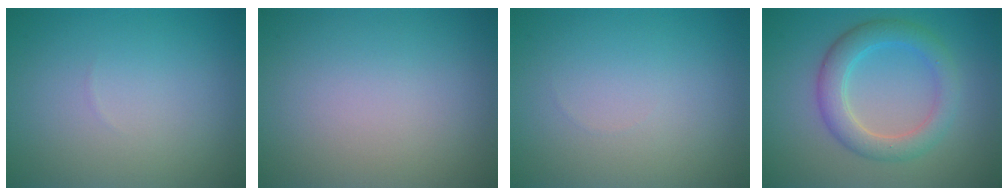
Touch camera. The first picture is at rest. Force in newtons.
{"total": 0.0}
{"total": 0.0}
{"total": 4.1, "press": 4.1, "slide": 0.3}